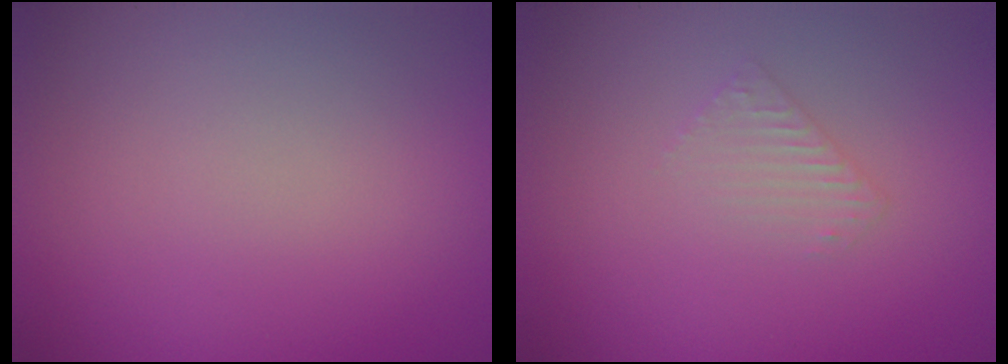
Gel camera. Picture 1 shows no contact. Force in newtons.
{"total": 1.3, "press": 1.3, "slide": 0.3}